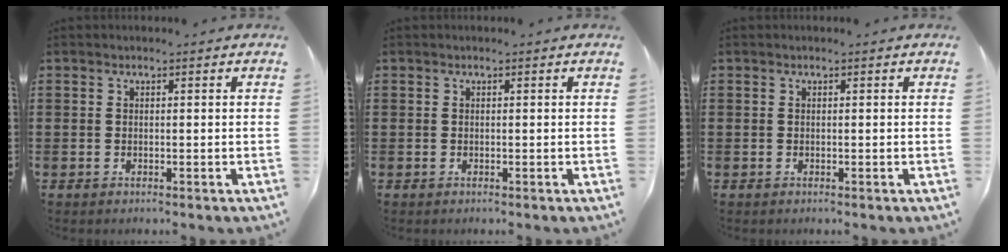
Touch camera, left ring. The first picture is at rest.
{"total": 0.0}
{"total": 0.0}